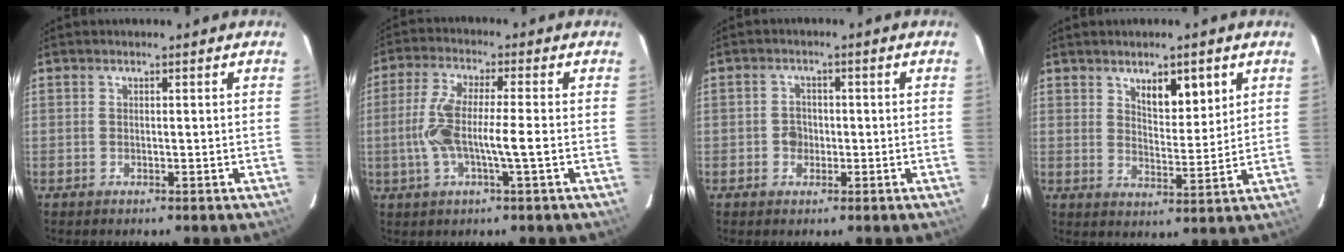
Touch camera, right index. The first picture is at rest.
{"total": 8.5, "force": [-1.4, 0.7, 8.3], "torque": [-0.173, 0.006, -0.031]}
{"total": 2.8, "force": [-0.5, 2.3, 1.5], "torque": [-0.025, 0.005, -0.008]}
{"total": 6.2, "force": [3.5, 2.3, 4.6], "torque": [-0.073, -0.004, 0.059]}